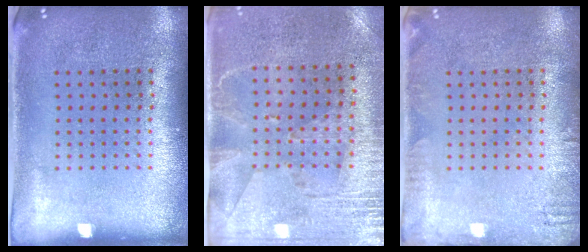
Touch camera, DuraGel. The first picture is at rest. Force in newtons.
{"total": 2.8, "press": 2.4, "slide": 1.5}
{"total": 1.5, "press": 1.5, "slide": 0.2}